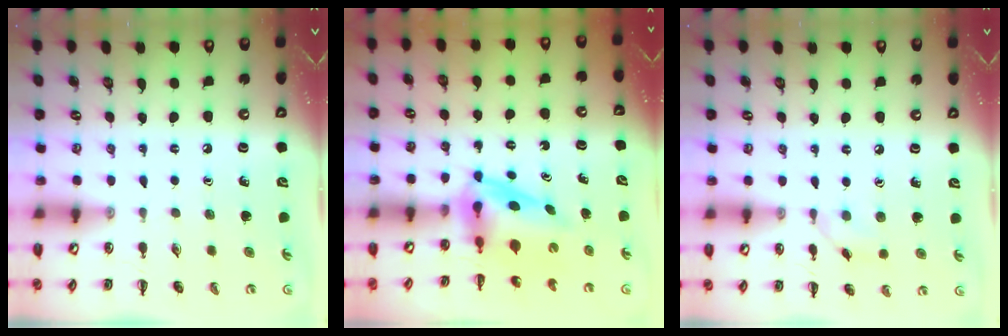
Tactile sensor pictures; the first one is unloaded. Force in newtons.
{"total": 4.0, "press": 3.9, "slide": 0.7}
{"total": 4.3, "press": 3.9, "slide": 1.8}